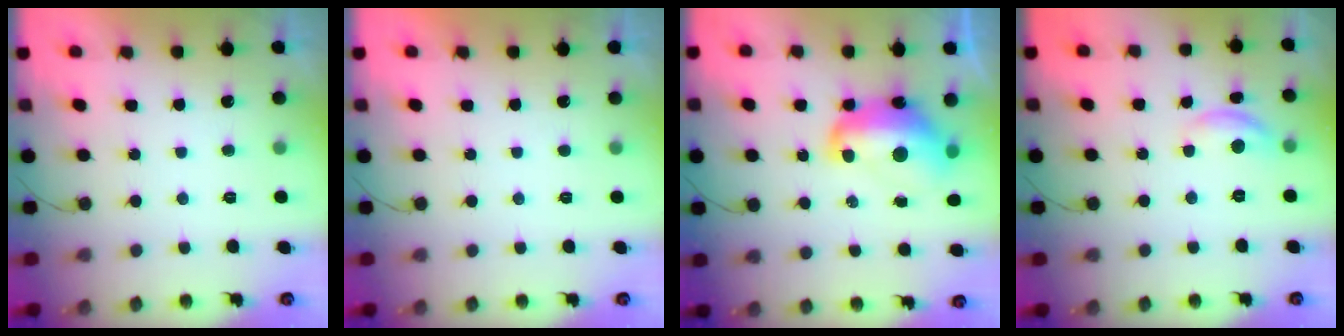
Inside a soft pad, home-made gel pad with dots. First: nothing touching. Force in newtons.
{"total": 0.0}
{"total": 14.9, "press": 14.9, "slide": 1.1}
{"total": 8.7, "press": 8.7, "slide": 0.3}